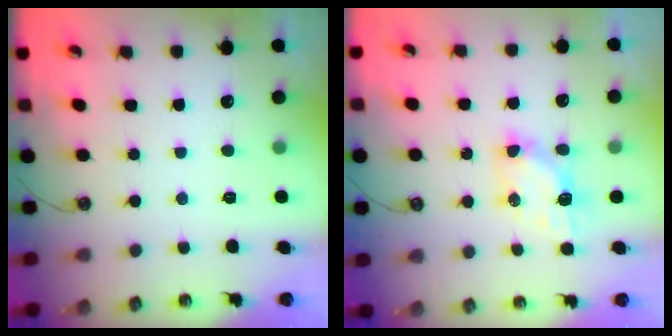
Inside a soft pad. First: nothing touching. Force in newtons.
{"total": 5.5, "press": 5.5, "slide": 0.1}